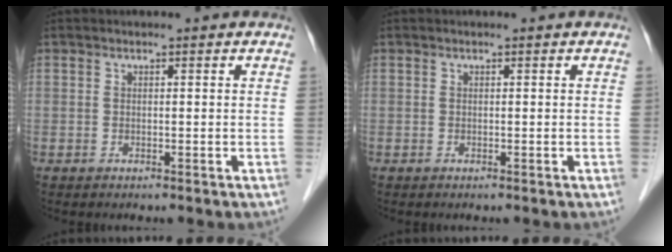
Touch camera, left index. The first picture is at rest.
{"total": 0.0}